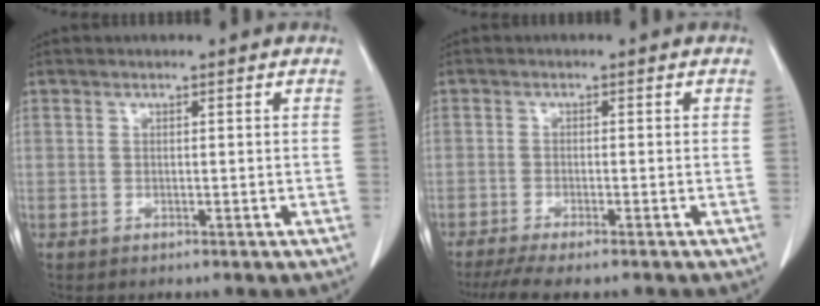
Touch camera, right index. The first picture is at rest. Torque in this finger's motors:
{"motor_torque": [0.36, -0.30, 0.08, 0.05]}